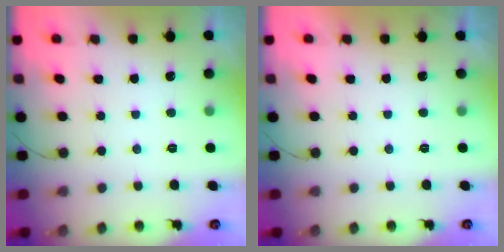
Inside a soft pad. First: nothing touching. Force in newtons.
{"total": 2.3, "press": 2.3, "slide": 0.4}